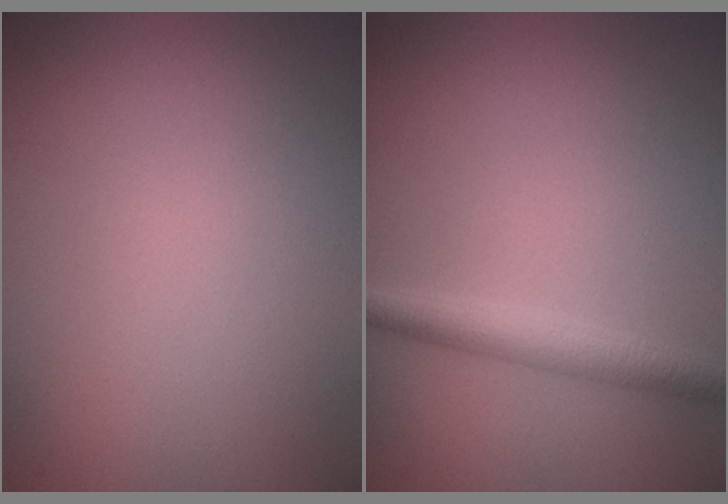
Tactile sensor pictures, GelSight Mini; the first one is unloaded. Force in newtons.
{"total": 2.7, "press": 2.7, "slide": 0.0}